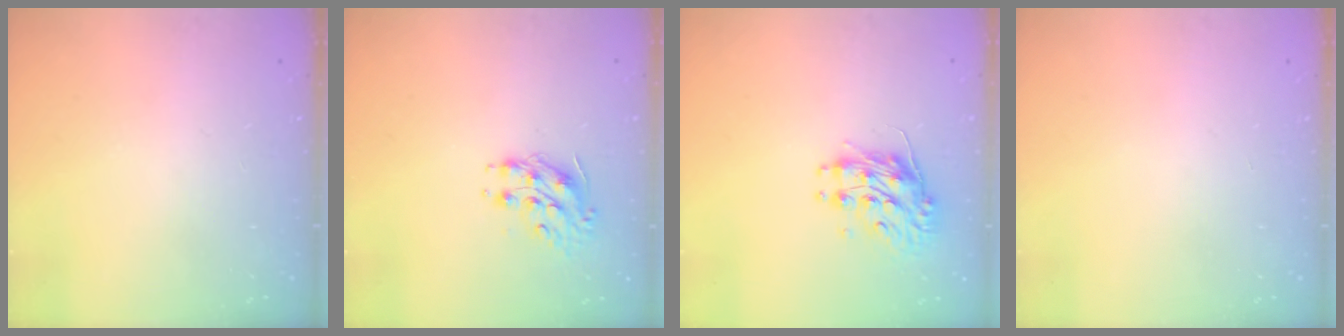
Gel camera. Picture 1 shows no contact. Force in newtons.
{"total": 8.4, "press": 8.4, "slide": 0.5}
{"total": 10.4, "press": 10.4, "slide": 0.8}
{"total": 0.0}